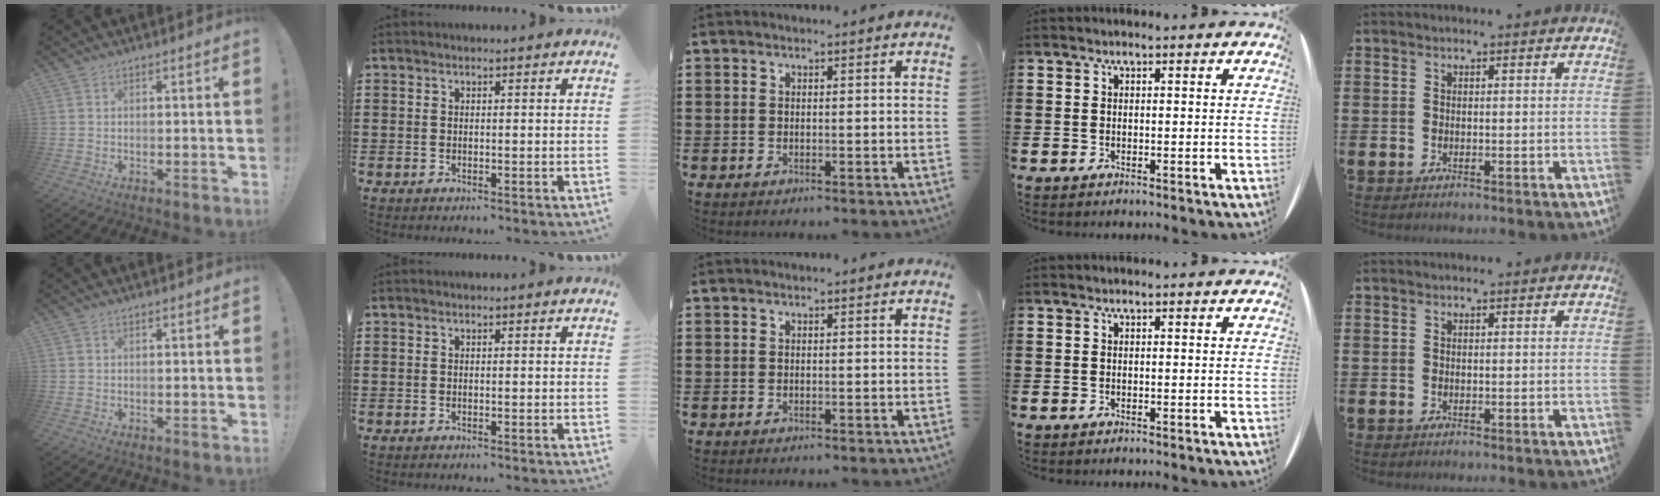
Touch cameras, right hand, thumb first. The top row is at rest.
{}